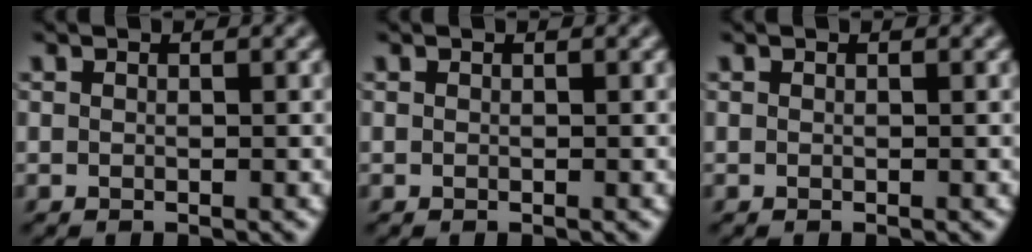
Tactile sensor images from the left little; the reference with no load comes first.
{"total": 0.0}
{"total": 0.0}